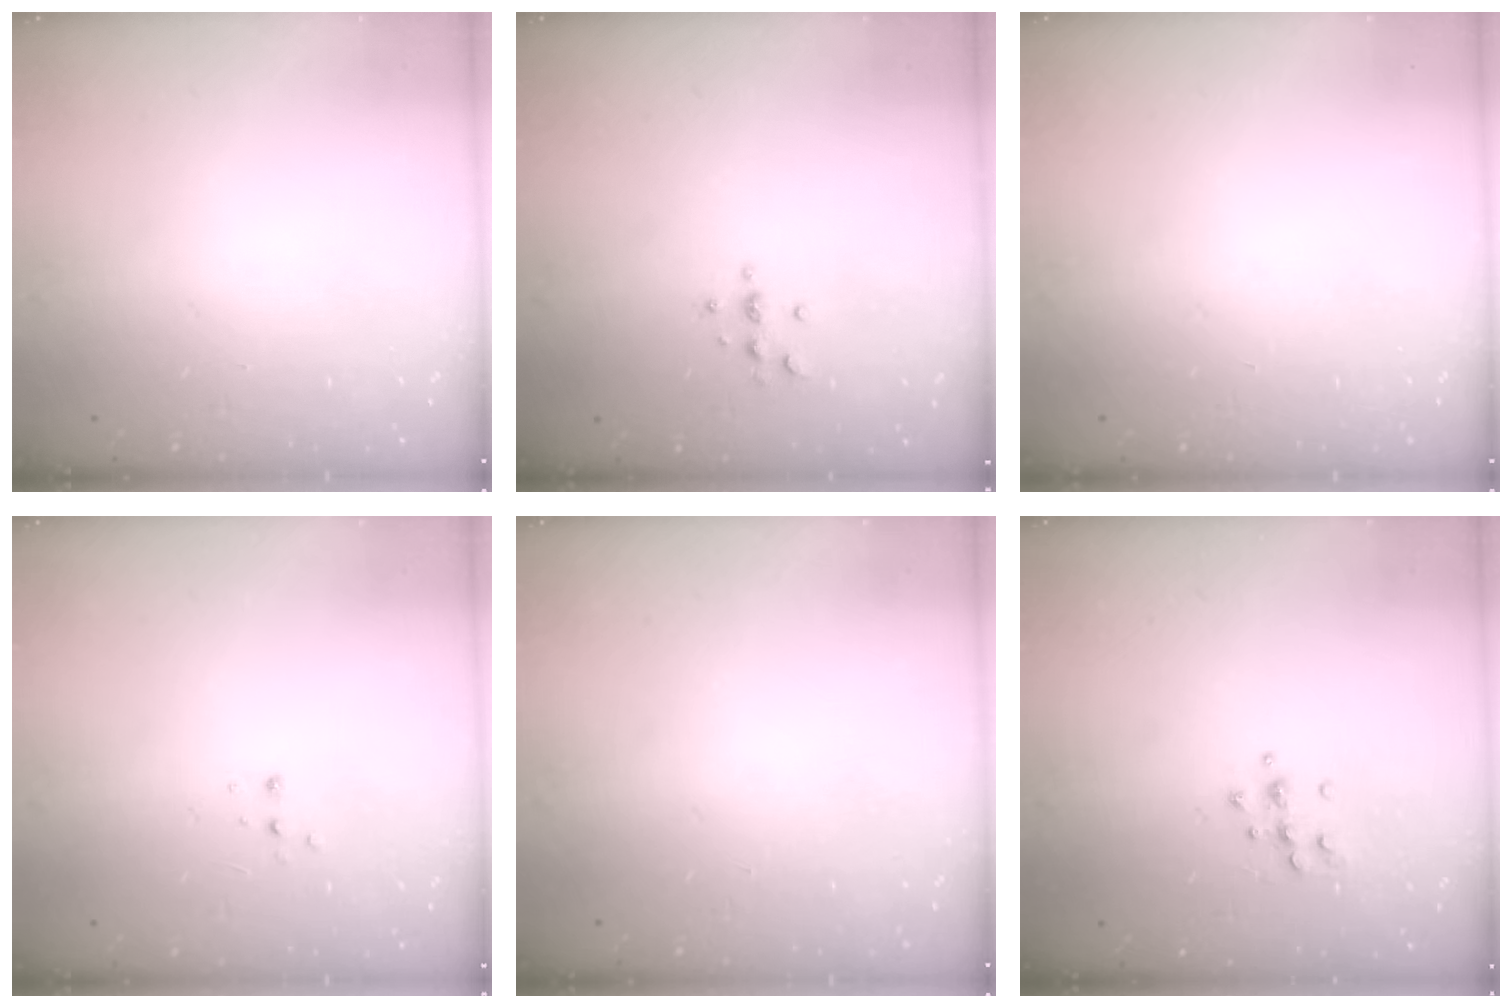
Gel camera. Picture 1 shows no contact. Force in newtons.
{"total": 2.9, "press": 2.9, "slide": 0.4}
{"total": 0.0}
{"total": 2.7, "press": 2.7, "slide": 0.5}
{"total": 0.0}
{"total": 6.3, "press": 6.2, "slide": 0.9}